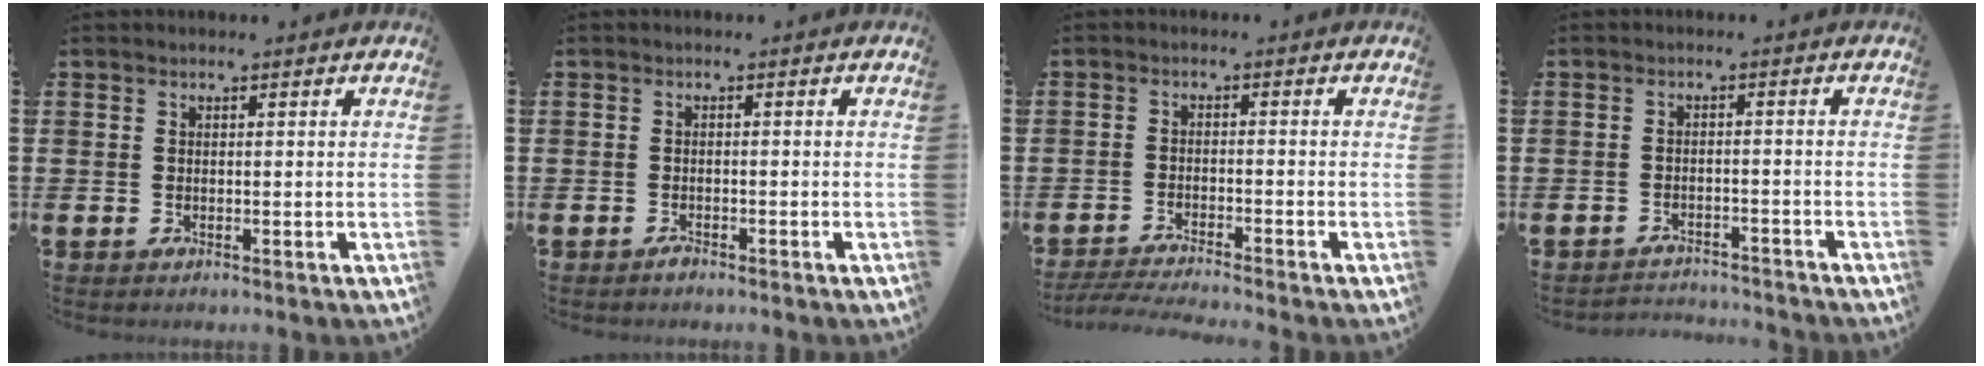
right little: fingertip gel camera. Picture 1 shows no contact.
{"total": 0.7, "force": [-0.7, 0.1, 0.2], "torque": [-0.005, -0.003, -0.014]}
{"total": 2.8, "force": [-2.6, -0.2, 0.9], "torque": [-0.013, -0.001, -0.051]}
{"total": 2.2, "force": [-2.1, 0.0, -0.3], "torque": [-0.003, 0.002, -0.048]}